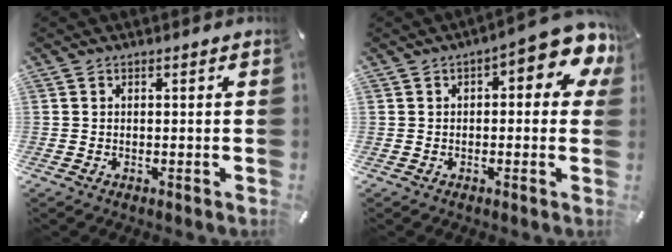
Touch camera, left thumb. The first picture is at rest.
{"total": 9.1, "force": [3.5, 3.6, 7.6], "torque": [-0.097, -0.025, 0.055]}